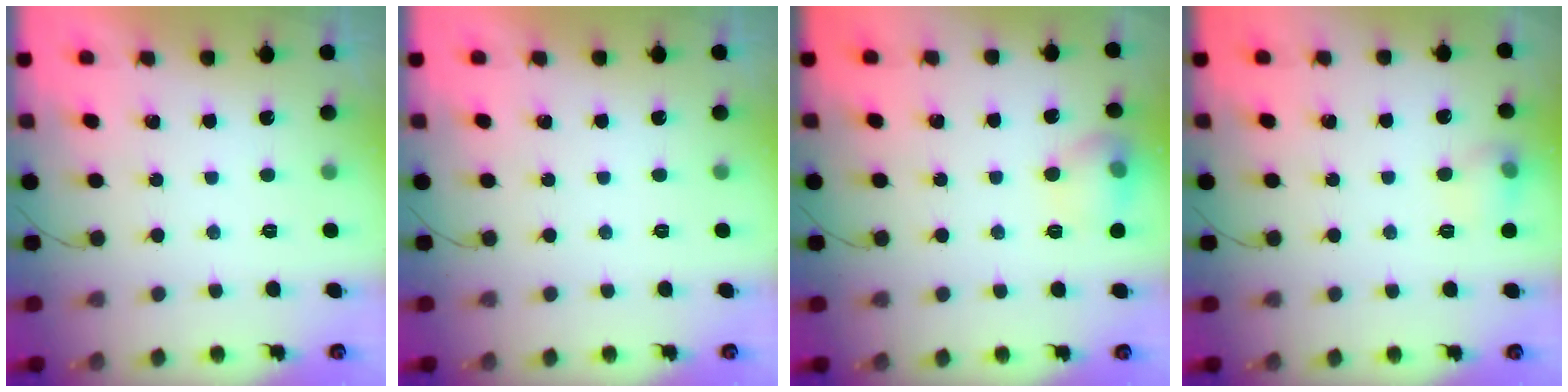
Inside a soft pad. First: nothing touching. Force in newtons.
{"total": 0.0}
{"total": 8.8, "press": 8.8, "slide": 0.7}
{"total": 6.5, "press": 6.4, "slide": 1.4}